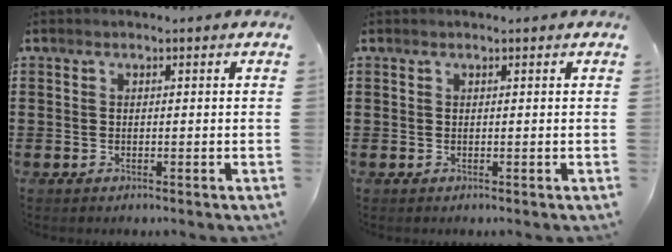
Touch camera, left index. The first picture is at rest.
{"total": 0.0}